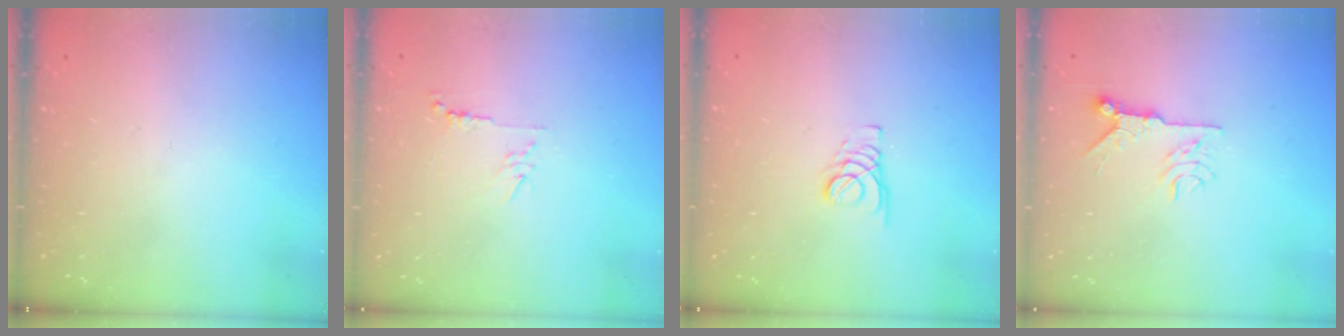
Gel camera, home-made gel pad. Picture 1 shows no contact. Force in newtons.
{"total": 5.5, "press": 5.5, "slide": 0.7}
{"total": 1.8, "press": 1.7, "slide": 0.1}
{"total": 7.3, "press": 7.3, "slide": 0.7}